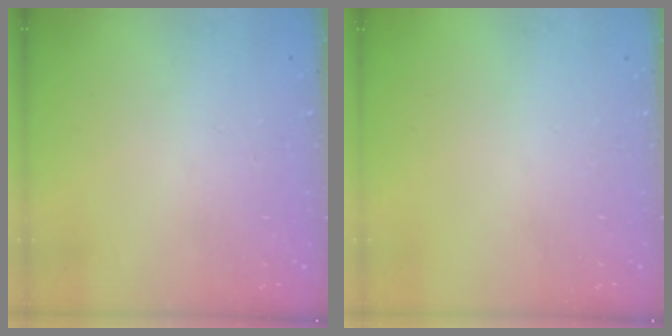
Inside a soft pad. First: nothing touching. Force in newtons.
{"total": 0.0}